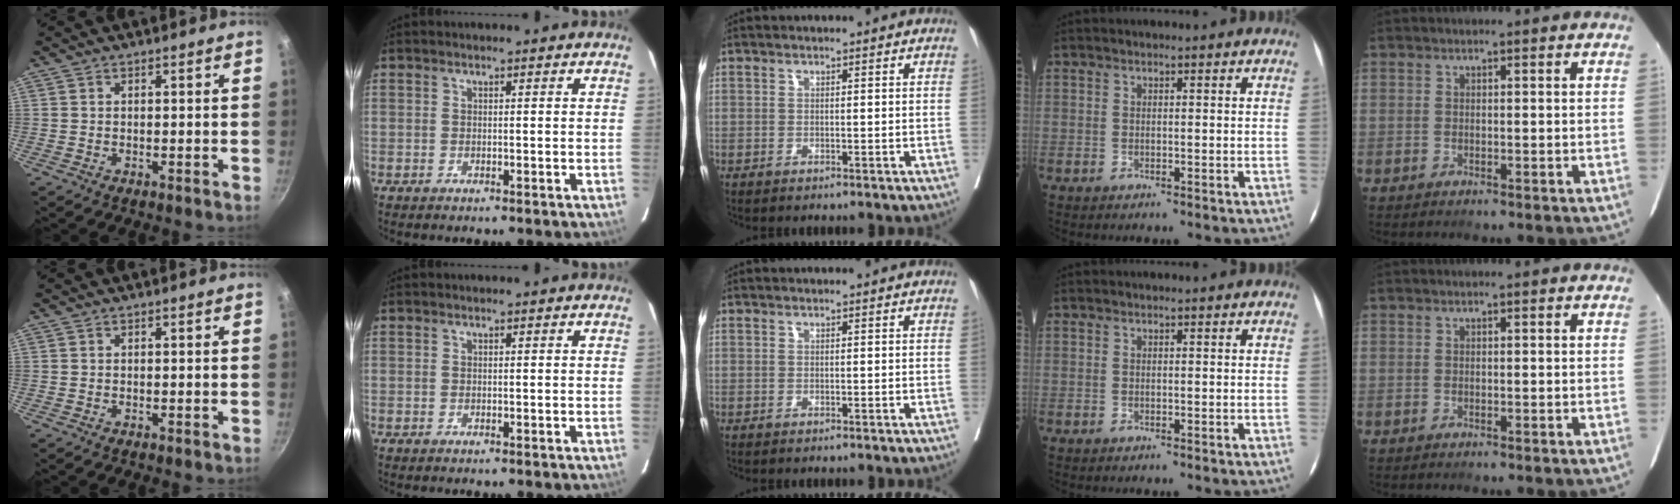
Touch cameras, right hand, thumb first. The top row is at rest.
{}